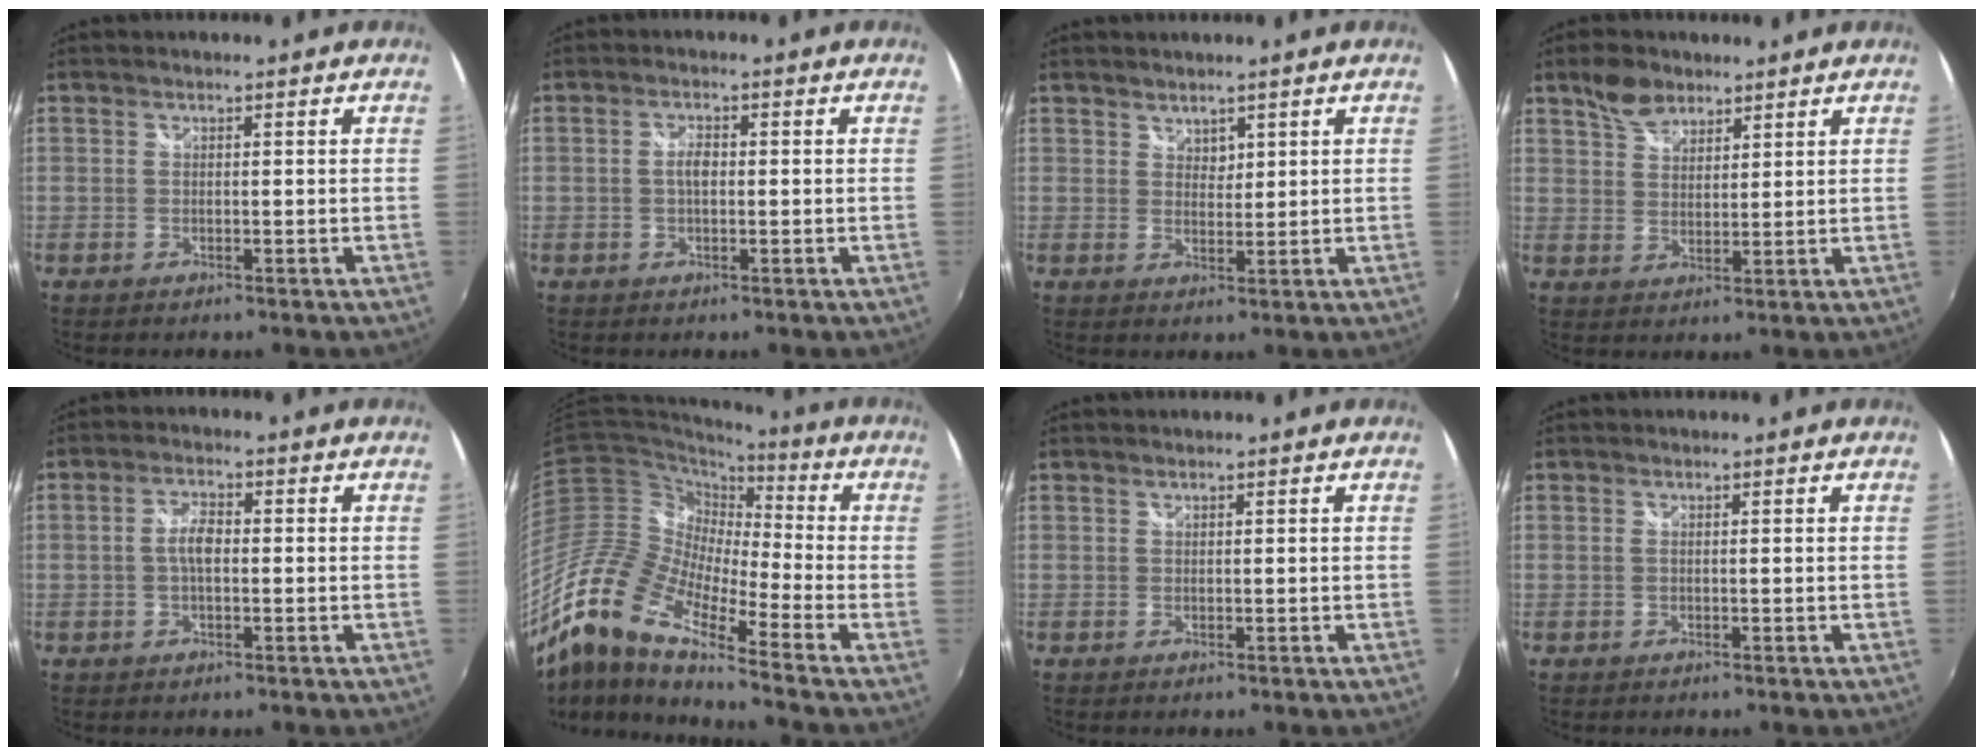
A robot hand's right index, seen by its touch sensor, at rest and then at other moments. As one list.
[{"total": 2.3, "force": [-0.1, 1.1, 2.0], "torque": [-0.037, 0.004, -0.004]}, {"total": 2.2, "force": [1.8, 1.2, 0.4], "torque": [0.001, 0.002, 0.033]}, {"total": 6.0, "force": [4.4, 3.3, 2.4], "torque": [-0.039, 0.015, 0.082]}, {"total": 3.6, "force": [-0.3, 1.6, 3.2], "torque": [-0.064, 0.008, -0.006]}, {"total": 16.9, "force": [-11.3, 3.7, 12.0], "torque": [-0.204, -0.013, -0.241]}, {"total": 0.0}, {"total": 0.0}]